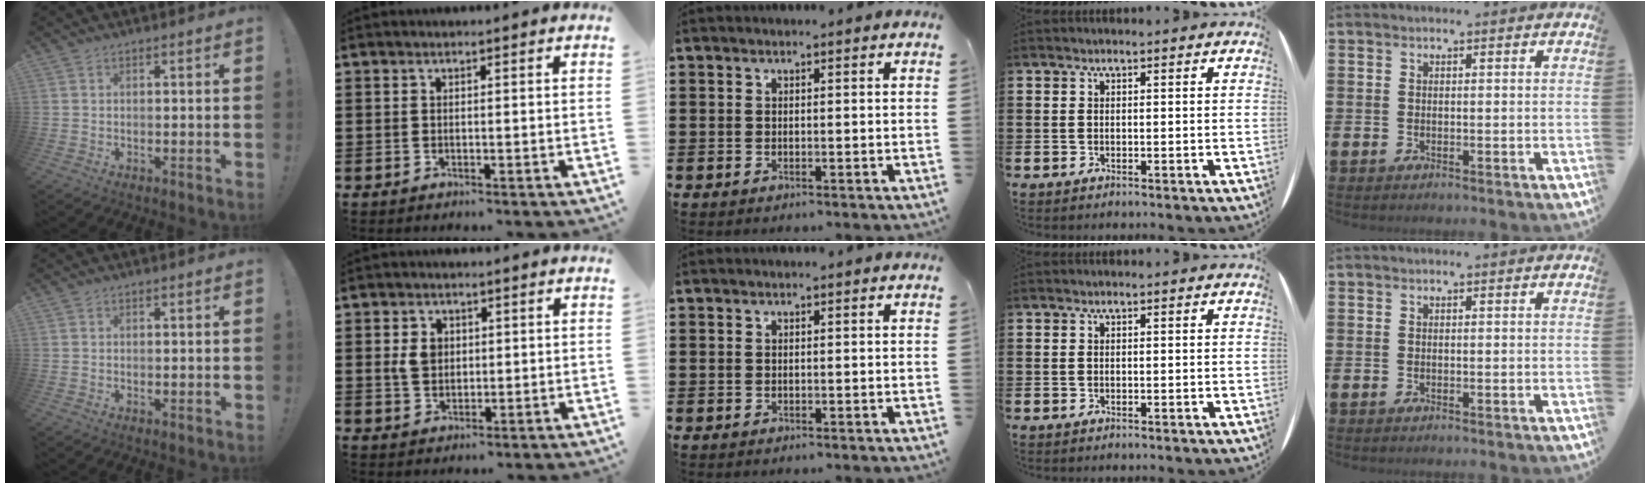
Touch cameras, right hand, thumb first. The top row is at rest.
{"index": {"total": 3.5, "force": [0.4, 2.5, 2.3], "torque": [-0.060, 0.006, 0.003]}}